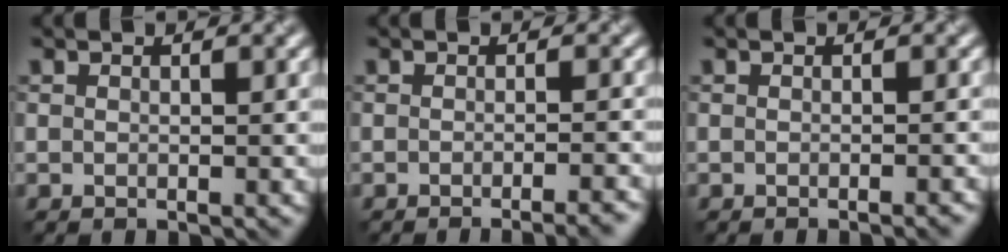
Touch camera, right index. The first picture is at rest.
{"total": 4.8, "force": [-3.6, 1.4, 2.8], "torque": [-0.012, 0.008, -0.033]}
{"total": 2.0, "force": [-1.3, 0.6, 1.4], "torque": [-0.004, 0.010, -0.020]}